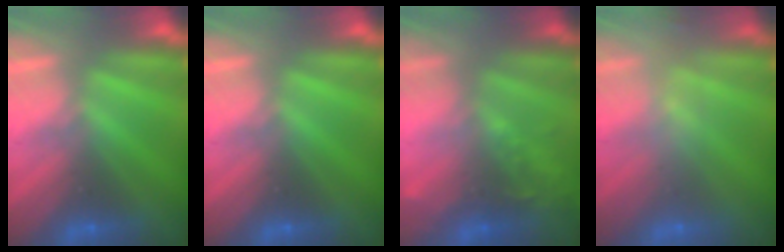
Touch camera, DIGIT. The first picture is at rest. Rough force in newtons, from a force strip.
{"total": 0.0}
{"total": 1.9}
{"total": 2.3}